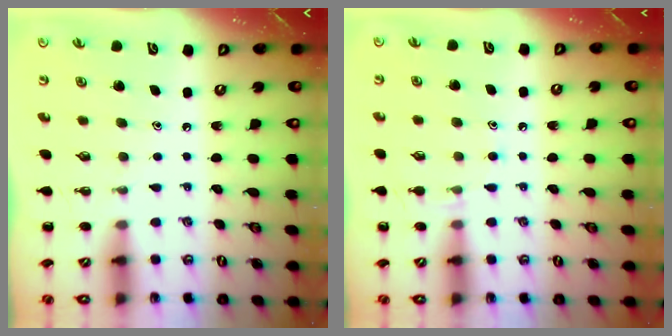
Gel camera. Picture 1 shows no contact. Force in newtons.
{"total": 6.9, "press": 6.6, "slide": 1.9}